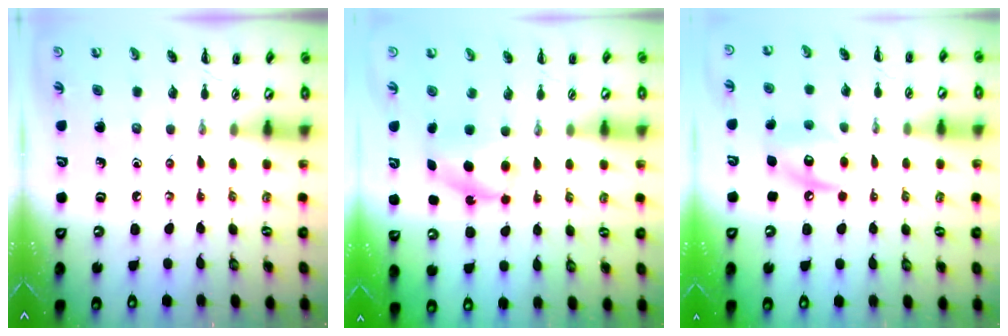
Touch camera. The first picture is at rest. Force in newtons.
{"total": 5.8, "press": 5.6, "slide": 1.6}
{"total": 10.6, "press": 10.5, "slide": 0.8}